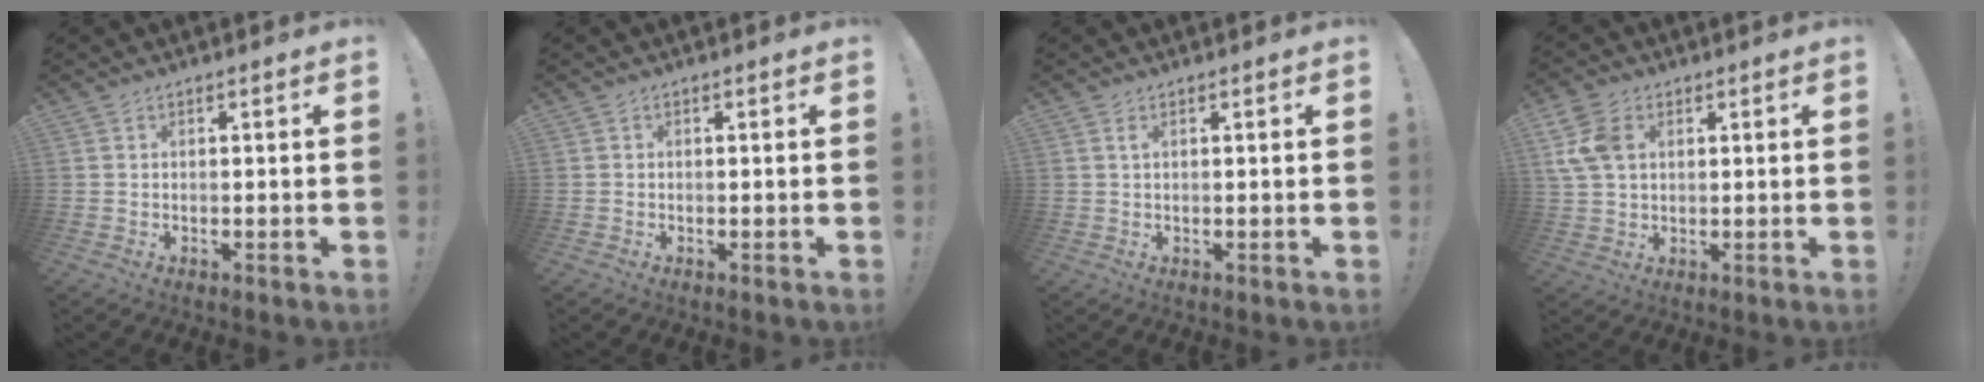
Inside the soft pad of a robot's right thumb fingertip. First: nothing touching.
{"total": 0.0}
{"total": 0.9, "force": [0.3, 0.1, 0.8], "torque": [-0.009, -0.002, 0.002]}
{"total": 9.7, "force": [2.7, 7.0, 6.2], "torque": [-0.134, 0.005, 0.053]}